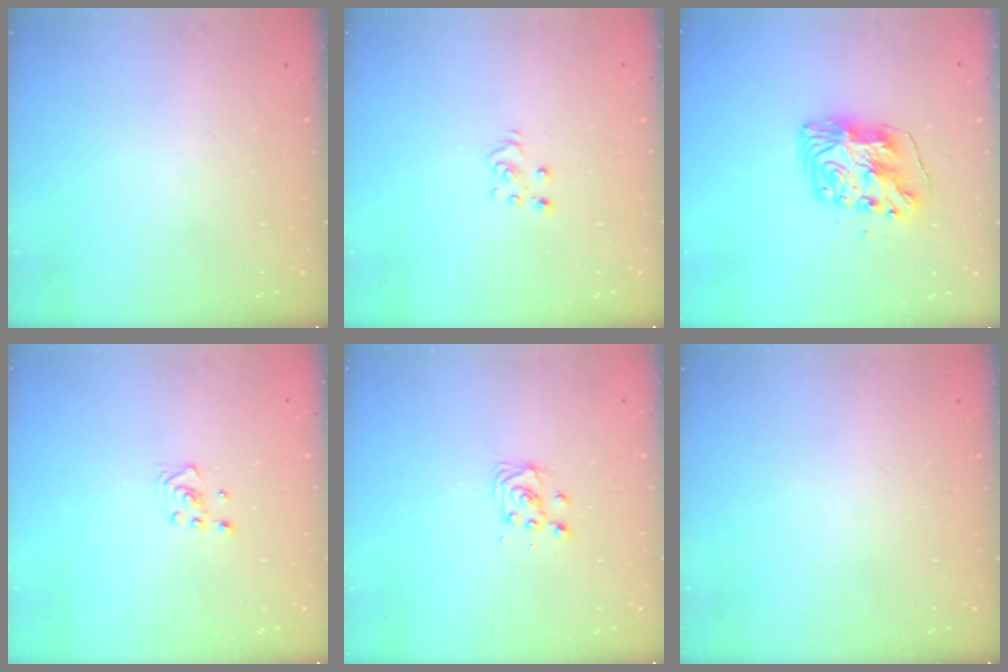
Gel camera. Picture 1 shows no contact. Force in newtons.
{"total": 3.6, "press": 3.6, "slide": 0.2}
{"total": 9.2, "press": 9.1, "slide": 1.1}
{"total": 2.8, "press": 2.6, "slide": 1.1}
{"total": 3.8, "press": 3.7, "slide": 0.4}
{"total": 0.0}